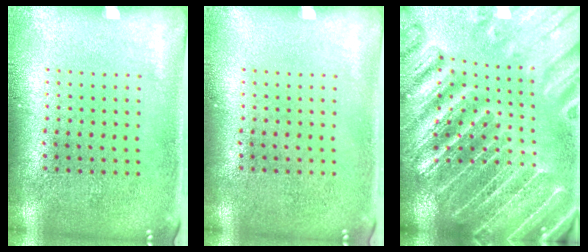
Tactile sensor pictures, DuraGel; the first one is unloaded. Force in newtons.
{"total": 0.0}
{"total": 4.8, "press": 4.4, "slide": 2.1}